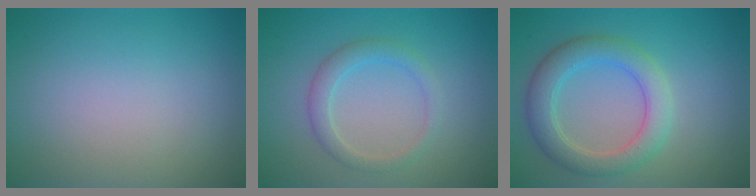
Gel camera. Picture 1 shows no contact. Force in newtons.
{"total": 2.2, "press": 2.2, "slide": 0.0}
{"total": 4.4, "press": 4.4, "slide": 0.2}